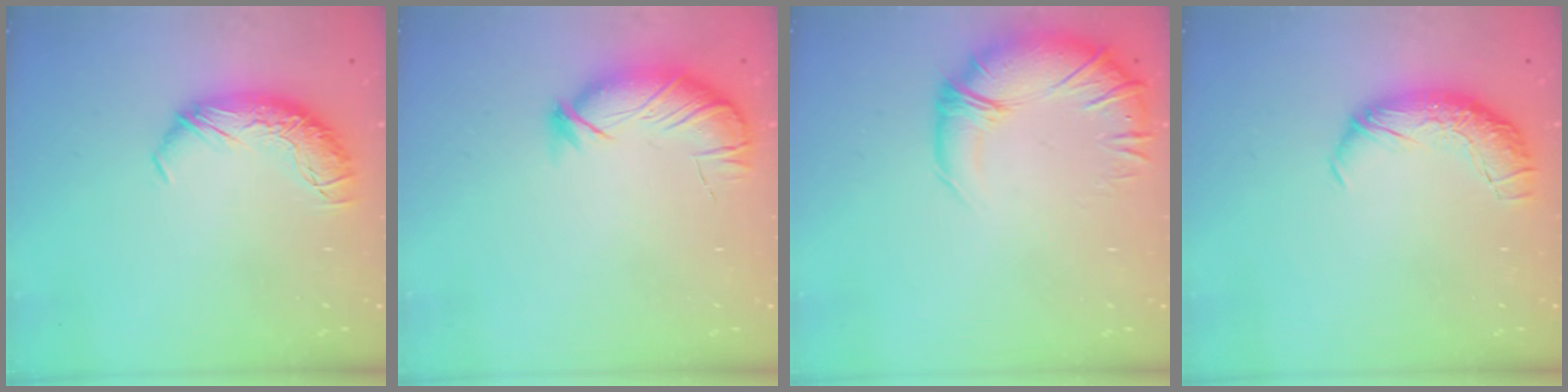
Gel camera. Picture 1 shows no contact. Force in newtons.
{"total": 4.1, "press": 3.8, "slide": 1.7}
{"total": 2.9, "press": 0.7, "slide": 2.8}
{"total": 2.5, "press": 1.3, "slide": 2.2}